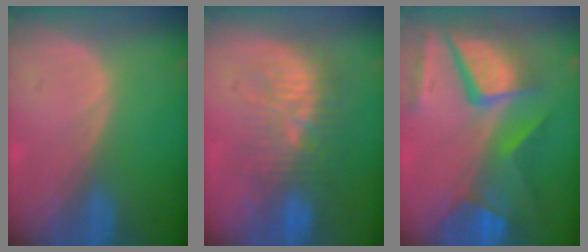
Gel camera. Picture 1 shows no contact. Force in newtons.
{"total": 9.4, "press": 9.0, "slide": 2.7}
{"total": 11.9, "press": 9.8, "slide": 6.8}